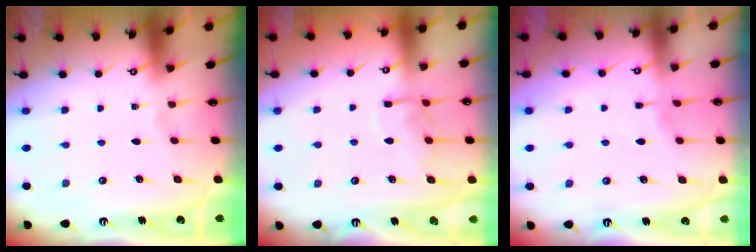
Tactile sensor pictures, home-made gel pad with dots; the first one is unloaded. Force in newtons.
{"total": 8.7, "press": 8.7, "slide": 0.6}
{"total": 2.1, "press": 2.1, "slide": 0.4}